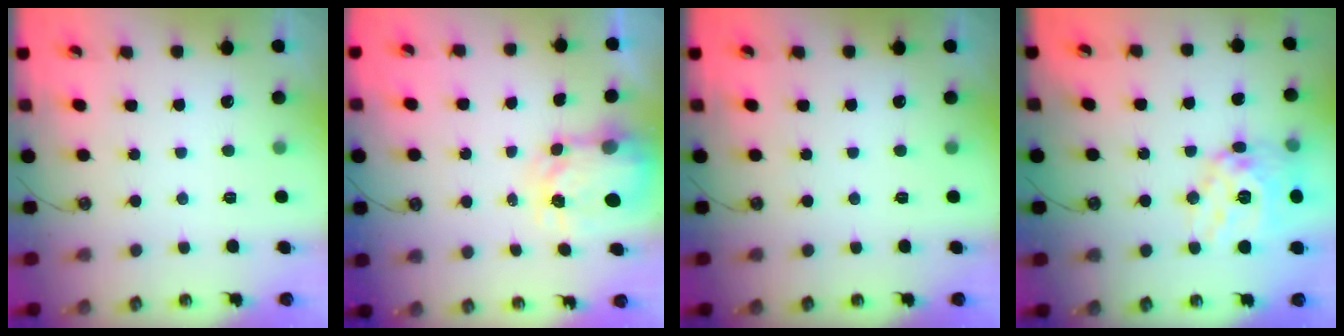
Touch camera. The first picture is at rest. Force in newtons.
{"total": 5.0, "press": 4.9, "slide": 0.6}
{"total": 0.0}
{"total": 16.9, "press": 16.8, "slide": 1.6}